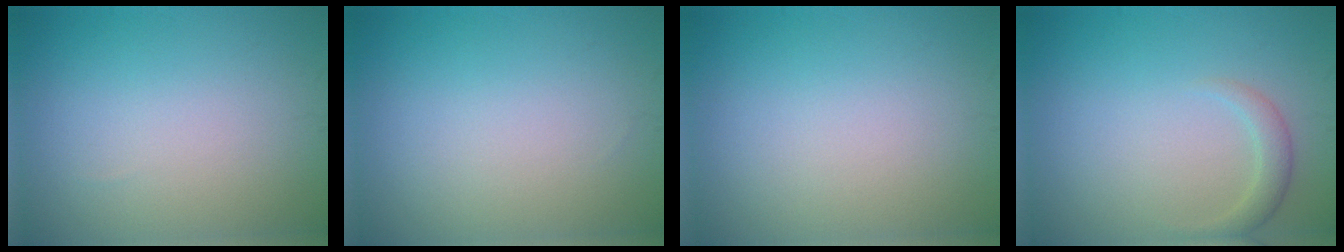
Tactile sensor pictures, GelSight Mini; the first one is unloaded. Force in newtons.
{"total": 0.0}
{"total": 0.0}
{"total": 1.7, "press": 1.7, "slide": 0.1}